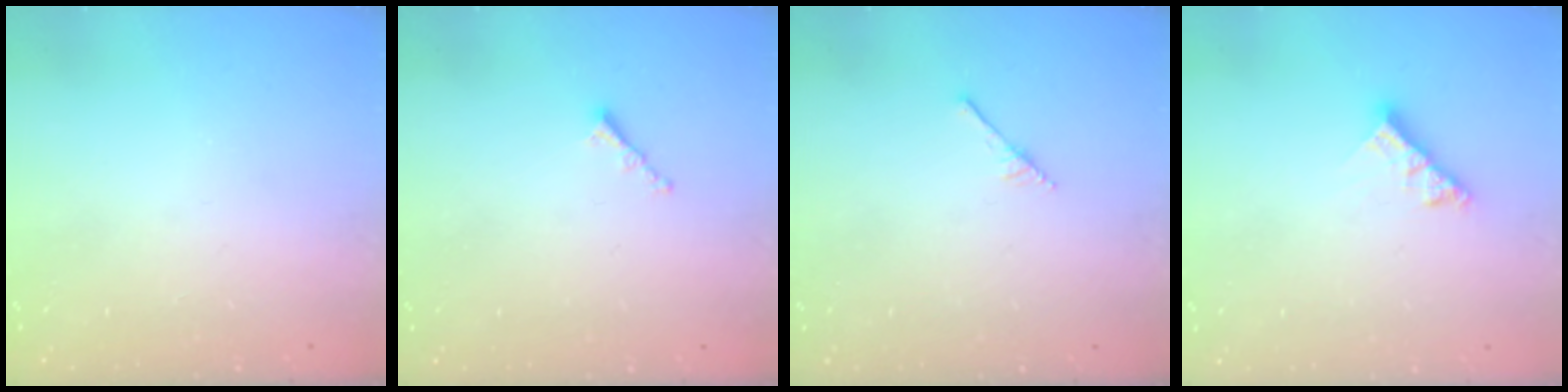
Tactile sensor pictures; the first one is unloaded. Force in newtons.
{"total": 1.2, "press": 1.1, "slide": 0.5}
{"total": 2.9, "press": 2.9, "slide": 0.2}
{"total": 7.4, "press": 7.4, "slide": 0.8}